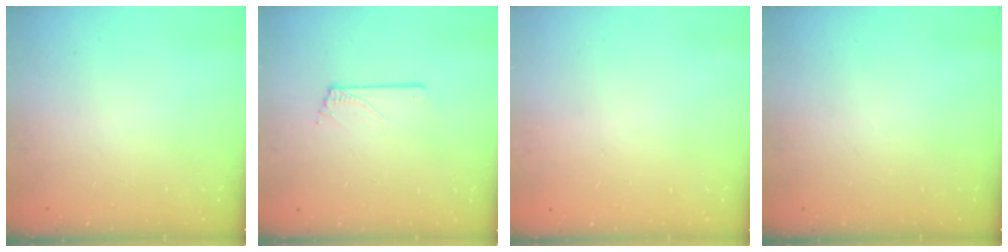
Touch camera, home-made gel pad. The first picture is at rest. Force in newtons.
{"total": 0.6, "press": 0.6, "slide": 0.1}
{"total": 0.0}
{"total": 0.0}